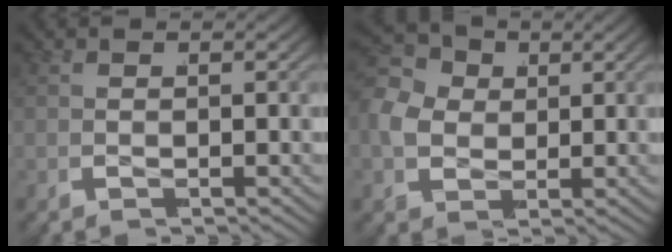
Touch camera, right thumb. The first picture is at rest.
{"total": 7.4, "force": [0.6, 6.2, 4.0], "torque": [-0.099, -0.016, 0.009]}